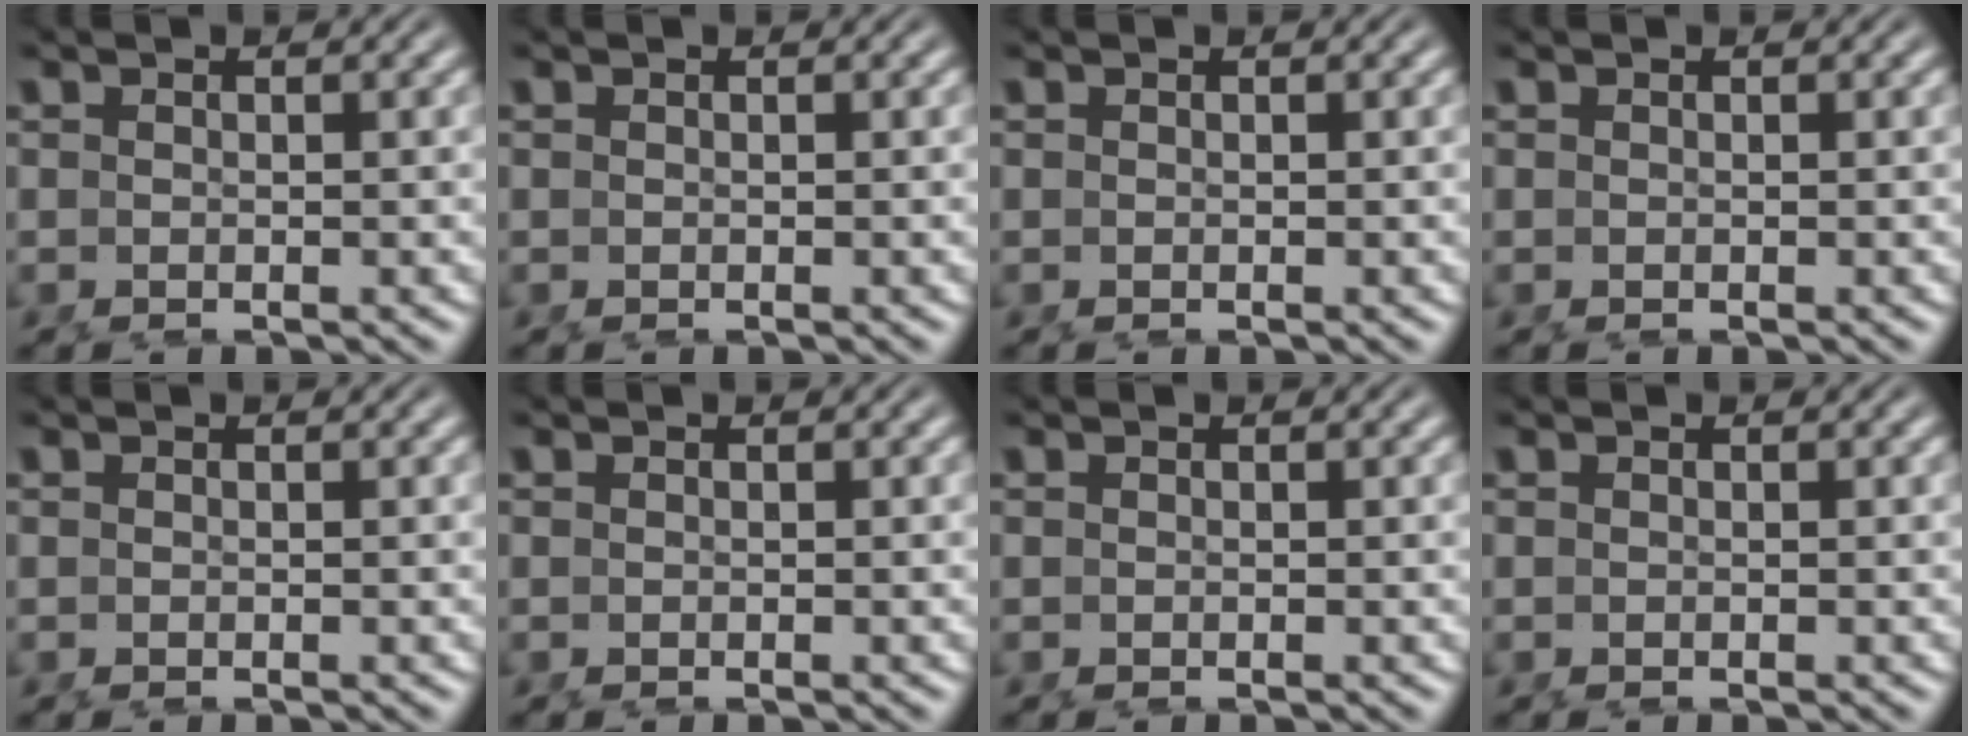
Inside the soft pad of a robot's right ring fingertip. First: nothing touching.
{"total": 0.0}
{"total": 0.0}
{"total": 0.0}
{"total": 0.0}
{"total": 0.0}
{"total": 0.0}
{"total": 0.0}